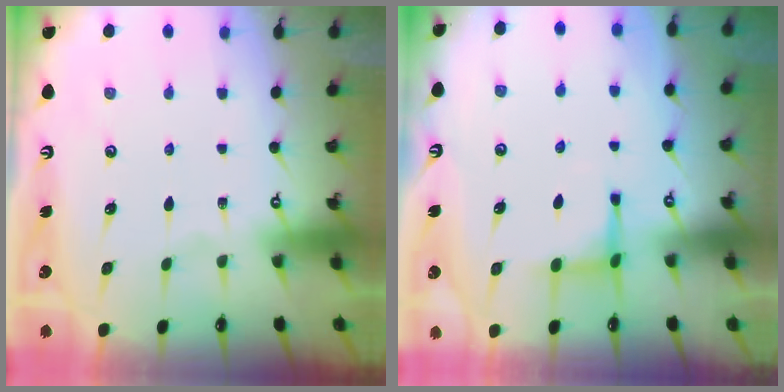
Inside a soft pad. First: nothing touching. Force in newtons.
{"total": 3.8, "press": 3.7, "slide": 0.9}